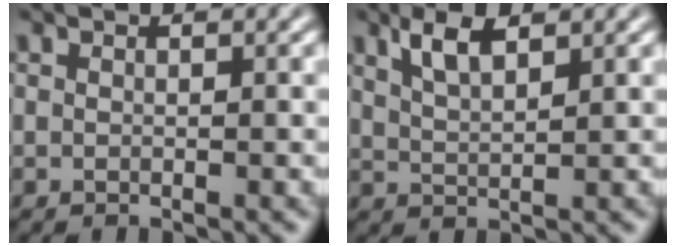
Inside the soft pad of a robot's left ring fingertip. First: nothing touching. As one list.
[{"total": 3.2, "force": [2.1, 1.0, 2.2], "torque": [-0.046, 0.000, 0.041]}]